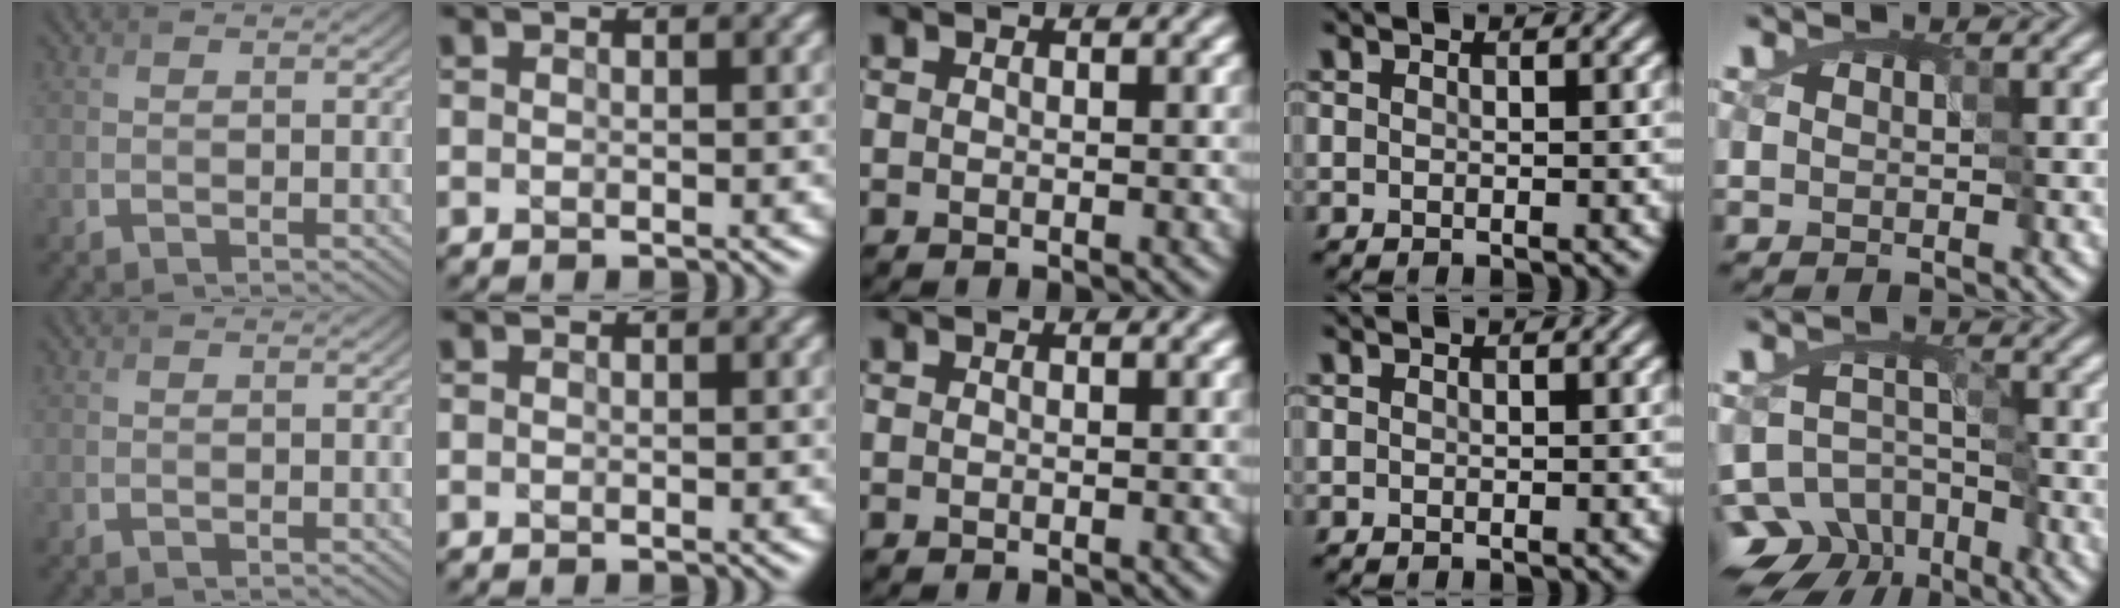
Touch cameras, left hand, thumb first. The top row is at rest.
{"little": {"total": 10.5, "force": [-7.6, 6.6, 3.0], "torque": [-0.033, 0.002, -0.118]}}